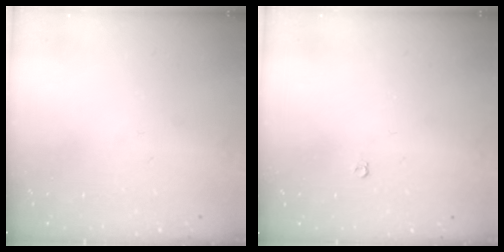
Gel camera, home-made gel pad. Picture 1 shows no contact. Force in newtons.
{"total": 3.6, "press": 3.6, "slide": 0.6}